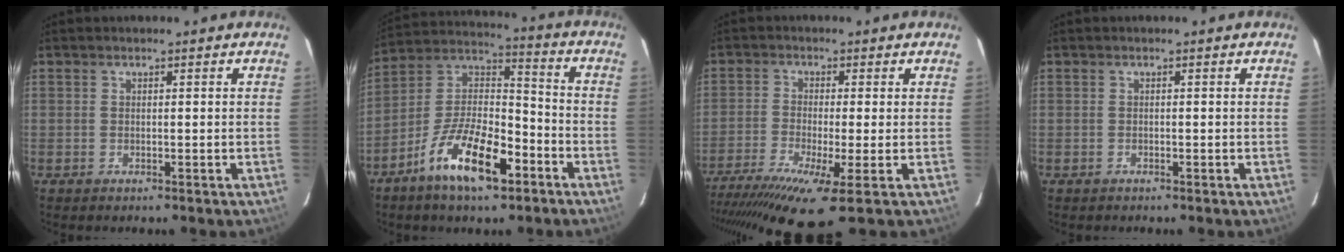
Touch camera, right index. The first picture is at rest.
{"total": 16.0, "force": [-8.7, 6.0, 11.9], "torque": [-0.228, 0.005, -0.155]}
{"total": 14.7, "force": [-8.0, 2.2, 12.2], "torque": [-0.250, -0.064, -0.141]}
{"total": 0.0}